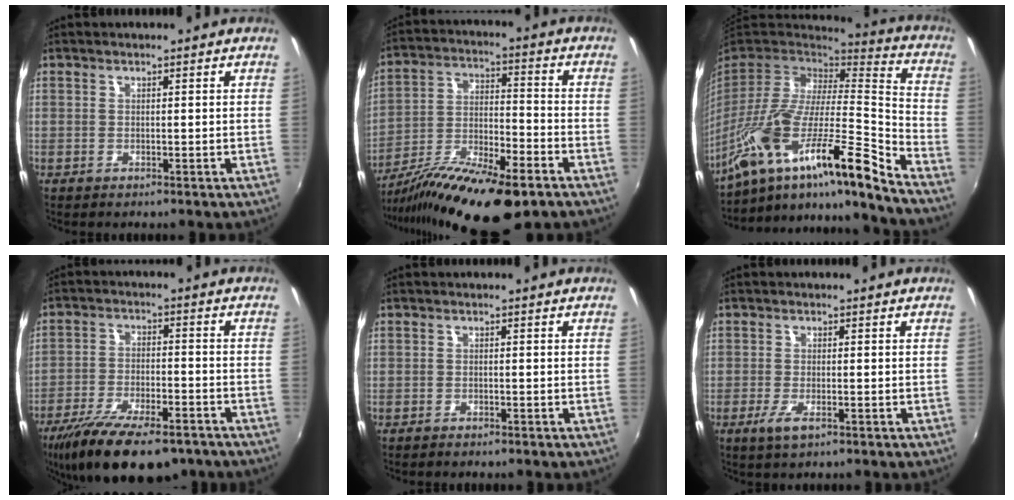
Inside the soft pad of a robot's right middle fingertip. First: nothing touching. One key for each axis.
{"total": 19.7, "fx": -13.3, "fy": 5.0, "fz": 13.7, "tx": -0.249, "ty": -0.036, "tz": -0.227}
{"total": 27.8, "fx": -18.8, "fy": 2.7, "fz": 20.3, "tx": -0.315, "ty": -0.042, "tz": -0.329}
{"total": 17.8, "fx": -12.8, "fy": 6.2, "fz": 10.7, "tx": -0.212, "ty": -0.045, "tz": -0.204}
{"total": 1.2, "fx": -1.0, "fy": 0.4, "fz": 0.4, "tx": -0.012, "ty": -0.005, "tz": -0.018}
{"total": 3.1, "fx": -1.5, "fy": 0.8, "fz": 2.5, "tx": -0.053, "ty": -0.011, "tz": -0.027}